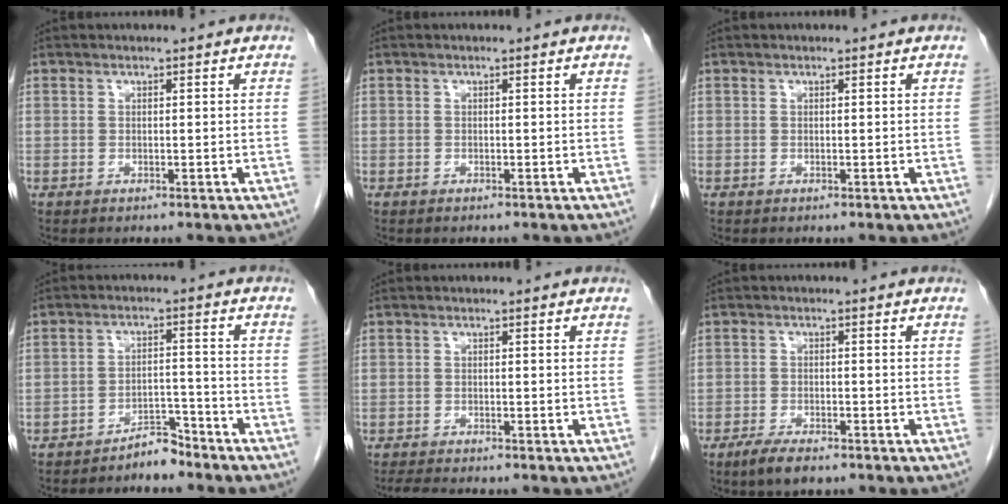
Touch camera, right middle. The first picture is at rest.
{"total": 0.0}
{"total": 0.0}
{"total": 3.9, "force": [-3.7, 0.9, 1.1], "torque": [-0.011, -0.001, -0.063]}
{"total": 2.8, "force": [-2.6, -0.1, 1.2], "torque": [-0.022, -0.011, -0.043]}
{"total": 4.1, "force": [-3.0, 1.0, 2.6], "torque": [-0.055, -0.005, -0.051]}